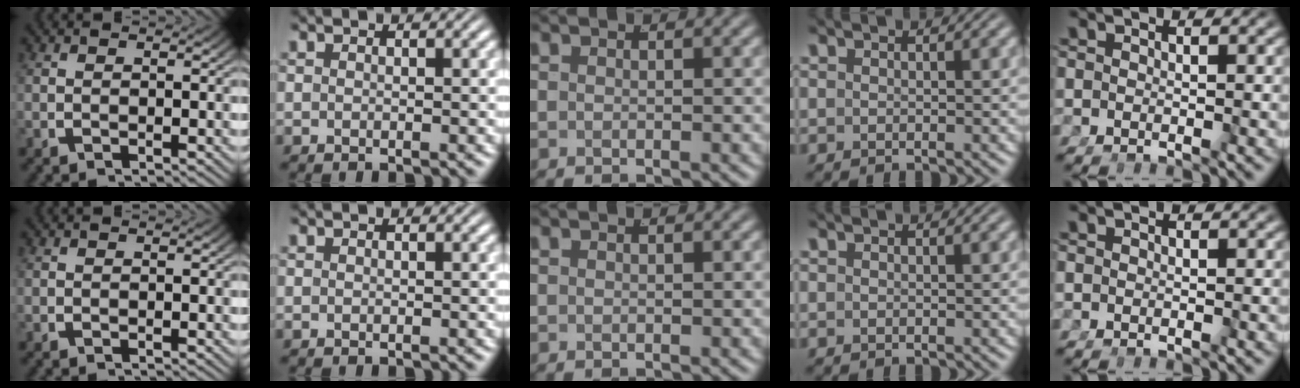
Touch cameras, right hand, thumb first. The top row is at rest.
{}